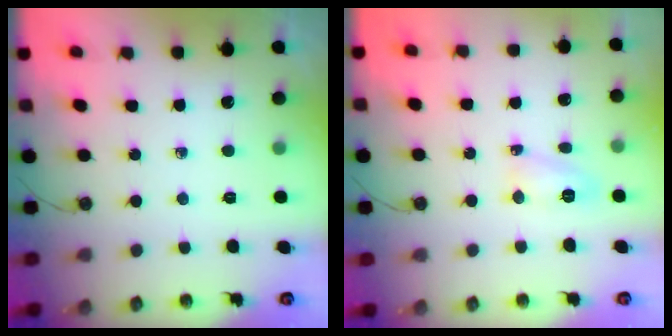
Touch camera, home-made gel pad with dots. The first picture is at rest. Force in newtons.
{"total": 6.1, "press": 6.1, "slide": 0.4}